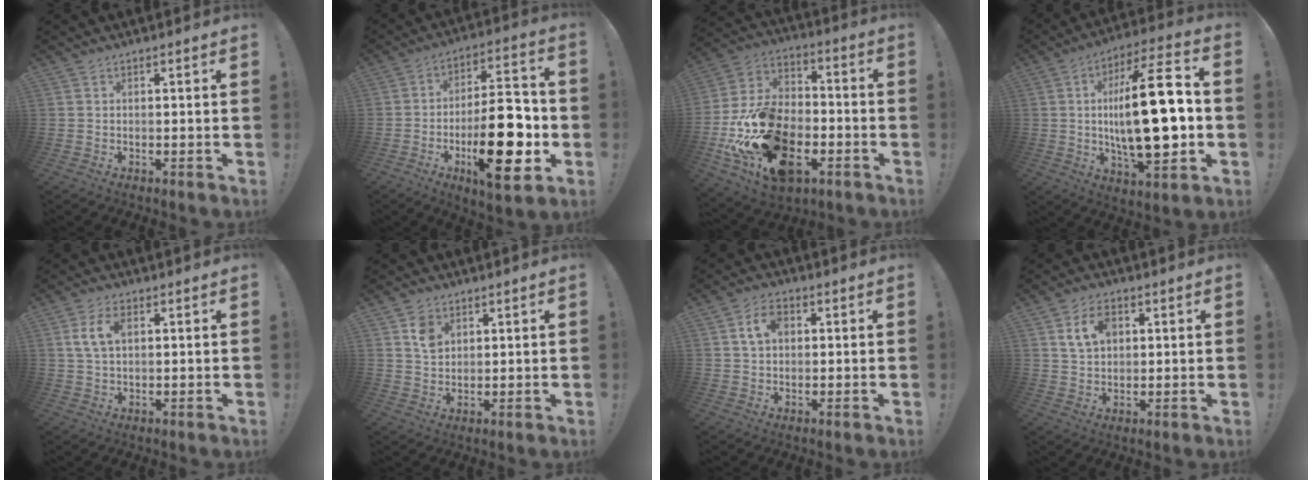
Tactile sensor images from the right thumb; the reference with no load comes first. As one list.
[{"total": 22.6, "force": [-6.1, 9.1, 19.8], "torque": [-0.308, 0.034, -0.087]}, {"total": 25.4, "force": [-9.4, 15.3, 18.0], "torque": [-0.334, 0.053, -0.148]}, {"total": 25.4, "force": [-0.4, 8.7, 23.8], "torque": [-0.388, -0.007, -0.013]}, {"total": 6.8, "force": [1.8, 3.9, 5.3], "torque": [-0.097, 0.003, 0.031]}, {"total": 5.7, "force": [2.7, 4.2, 2.7], "torque": [-0.035, -0.005, 0.050]}, {"total": 6.4, "force": [1.9, 4.5, 4.2], "torque": [-0.067, 0.007, 0.035]}, {"total": 8.0, "force": [3.1, 5.6, 4.9], "torque": [-0.076, 0.000, 0.058]}]